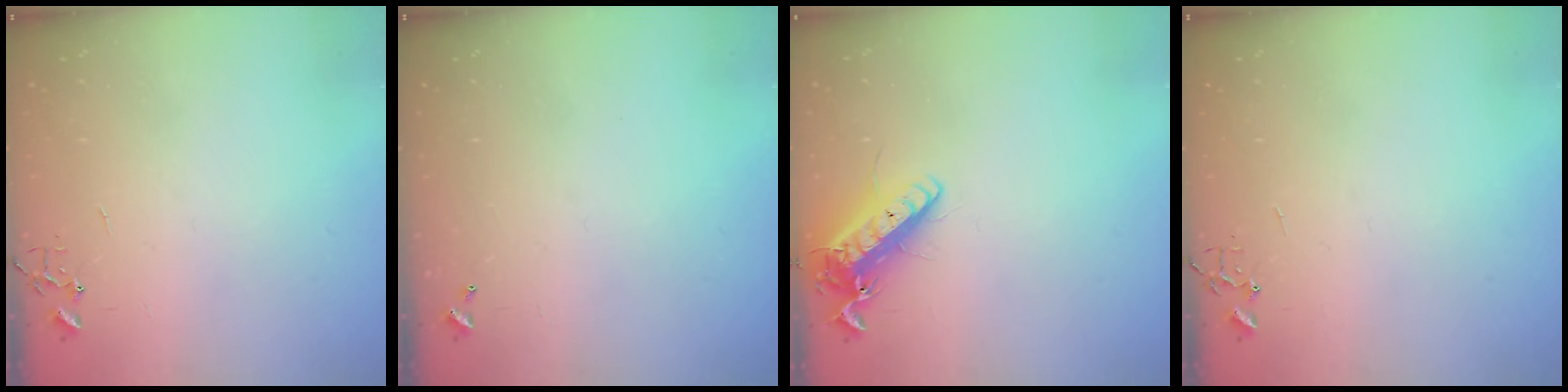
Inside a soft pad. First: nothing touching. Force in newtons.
{"total": 0.0}
{"total": 14.5, "press": 14.3, "slide": 2.0}
{"total": 0.0}